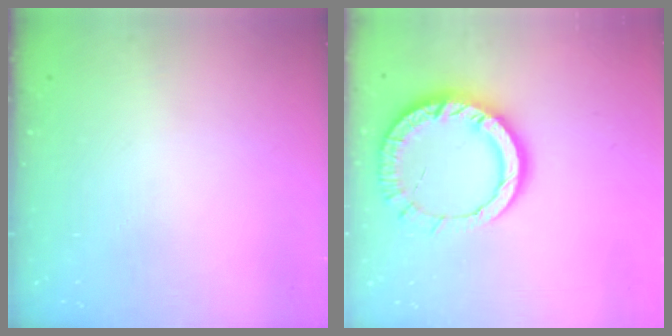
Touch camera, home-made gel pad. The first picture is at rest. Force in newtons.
{"total": 13.0, "press": 12.9, "slide": 1.3}